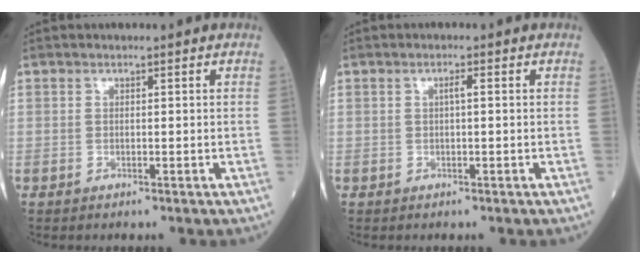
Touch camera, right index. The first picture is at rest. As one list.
[{"total": 1.3, "force": [0.2, 0.1, 1.3], "torque": [-0.022, 0.004, 0.003]}]